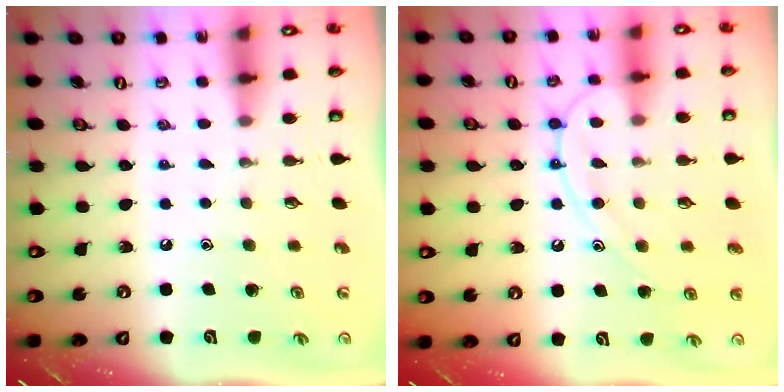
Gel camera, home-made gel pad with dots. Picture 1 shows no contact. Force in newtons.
{"total": 12.6, "press": 12.6, "slide": 1.1}